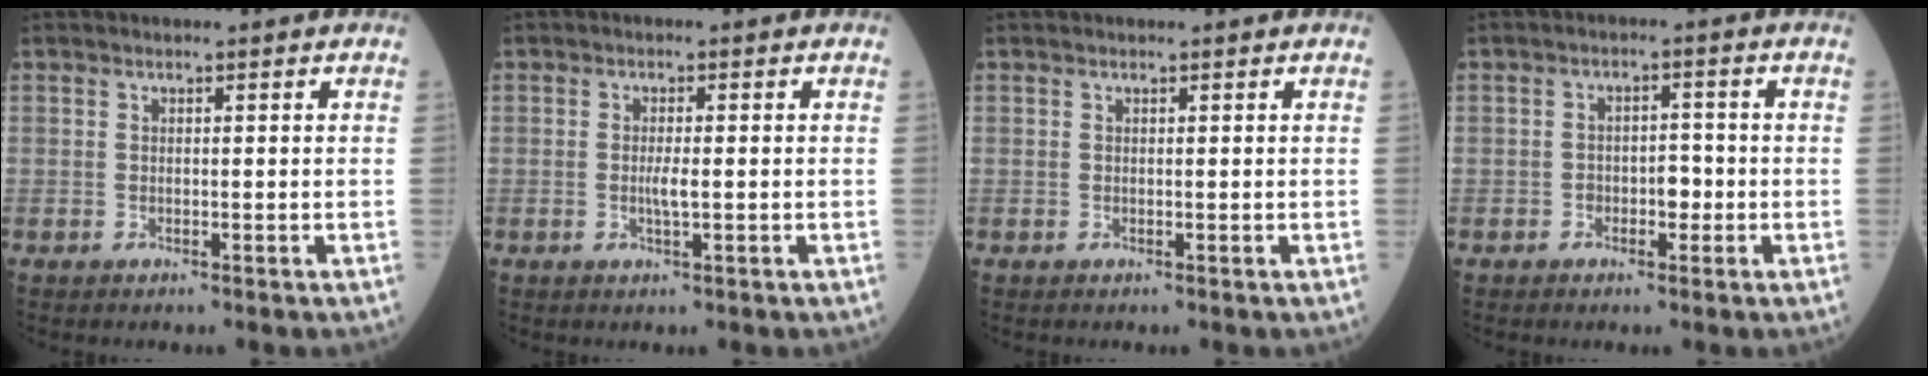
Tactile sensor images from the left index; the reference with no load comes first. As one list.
[{"total": 1.8, "force": [-0.4, 0.0, 1.8], "torque": [-0.036, -0.006, -0.009]}, {"total": 0.6, "force": [0.6, 0.0, 0.1], "torque": [-0.003, 0.003, 0.008]}, {"total": 2.8, "force": [-1.1, 1.5, 2.1], "torque": [-0.024, 0.005, -0.019]}]